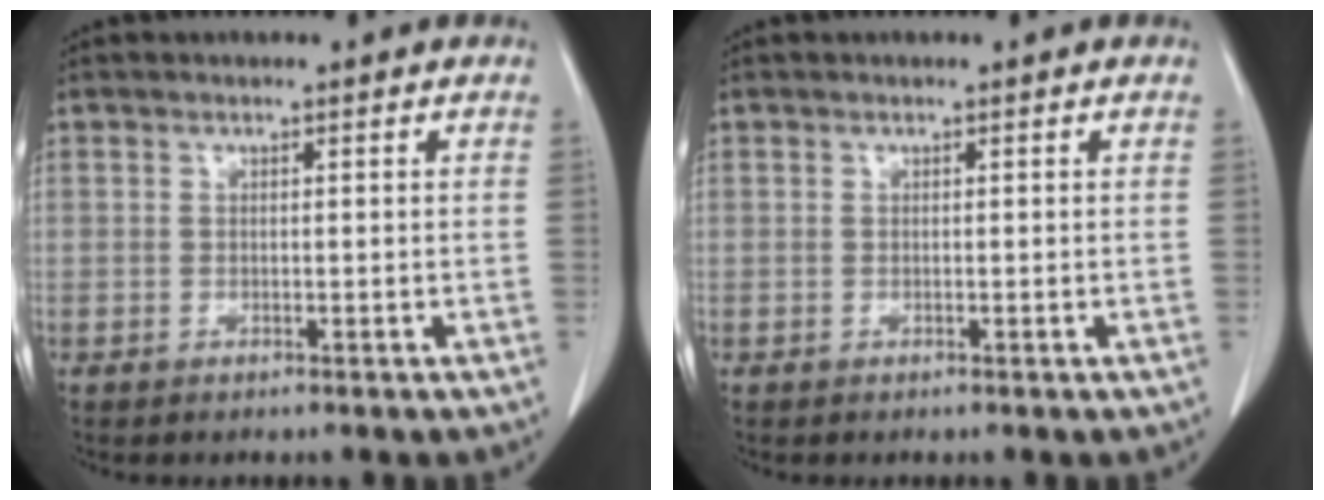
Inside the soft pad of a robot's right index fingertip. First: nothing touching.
{"total": 0.0}